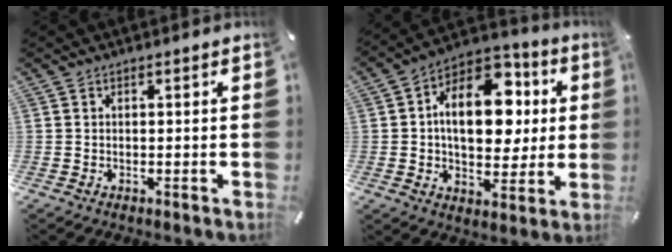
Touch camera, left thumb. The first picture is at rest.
{"total": 17.8, "force": [2.7, 11.7, 13.1], "torque": [-0.210, -0.009, 0.047]}